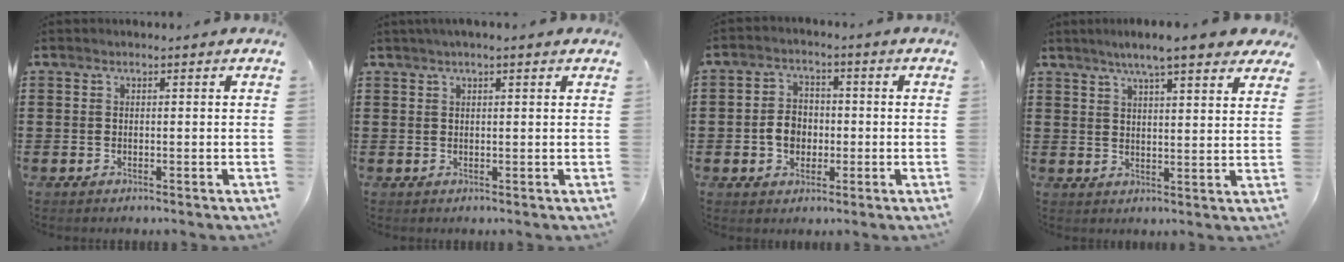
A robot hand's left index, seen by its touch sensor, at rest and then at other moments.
{"total": 1.6, "force": [1.1, 0.0, 1.1], "torque": [-0.023, 0.002, 0.019]}
{"total": 4.4, "force": [-0.8, 3.4, 2.7], "torque": [-0.057, 0.008, -0.017]}
{"total": 6.5, "force": [5.4, 0.6, 3.7], "torque": [-0.079, -0.009, 0.092]}